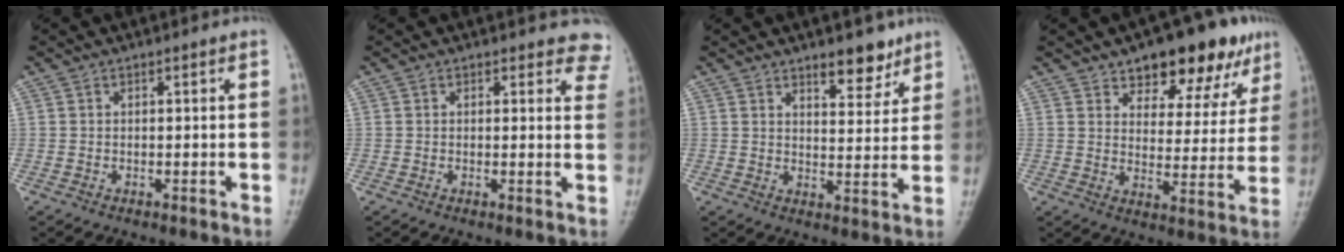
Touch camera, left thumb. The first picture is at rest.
{"total": 4.8, "force": [4.3, 2.1, 0.4], "torque": [0.040, -0.019, 0.018]}
{"total": 6.6, "force": [4.7, 2.7, 3.7], "torque": [-0.026, -0.033, 0.068]}
{"total": 14.6, "force": [9.1, 6.9, 9.0], "torque": [-0.062, -0.035, 0.130]}